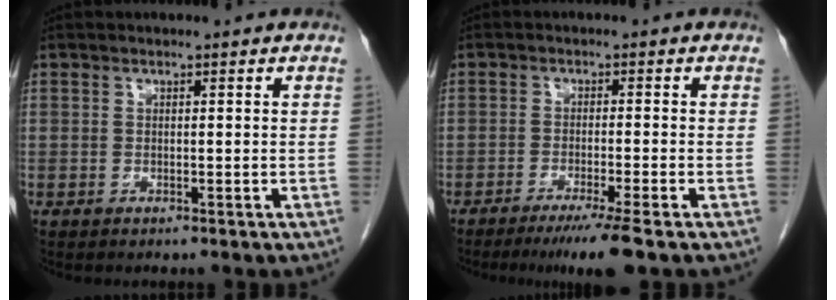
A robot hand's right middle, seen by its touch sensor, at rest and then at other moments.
{"total": 6.4, "force": [-4.6, -1.0, 4.4], "torque": [-0.066, -0.019, -0.078]}